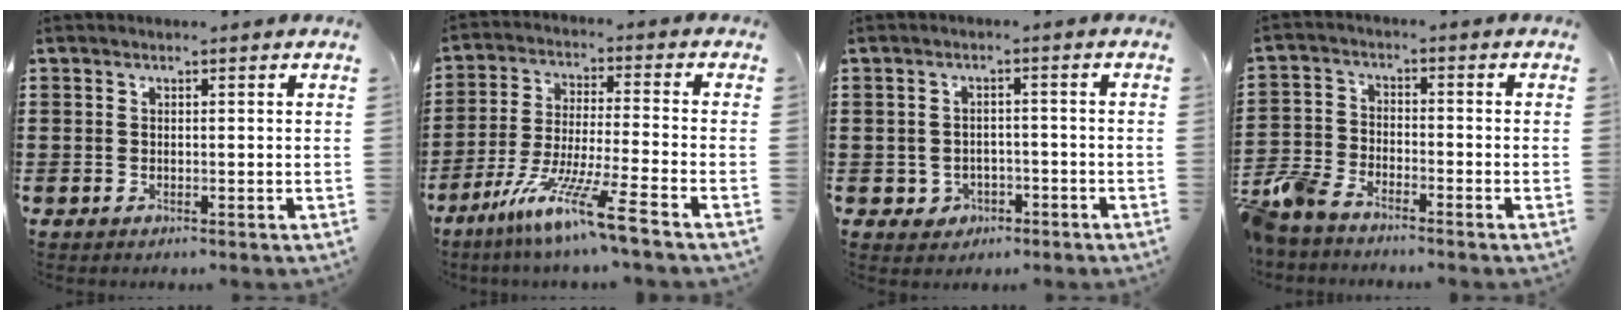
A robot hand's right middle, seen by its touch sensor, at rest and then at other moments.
{"total": 10.5, "force": [-7.6, -0.3, 7.2], "torque": [-0.146, -0.005, -0.151]}
{"total": 2.1, "force": [-1.2, 1.6, 0.4], "torque": [-0.016, 0.001, -0.029]}
{"total": 5.7, "force": [-5.2, 1.6, 1.6], "torque": [-0.060, -0.001, -0.110]}